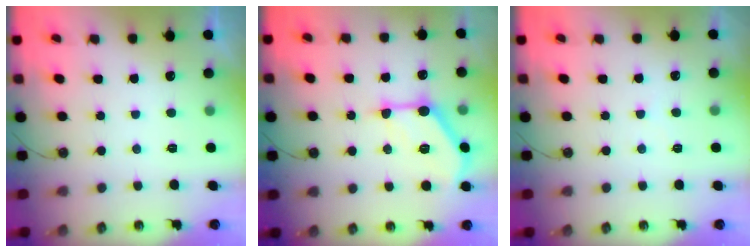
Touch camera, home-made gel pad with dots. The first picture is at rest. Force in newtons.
{"total": 14.1, "press": 14.1, "slide": 0.6}
{"total": 2.1, "press": 2.0, "slide": 0.4}